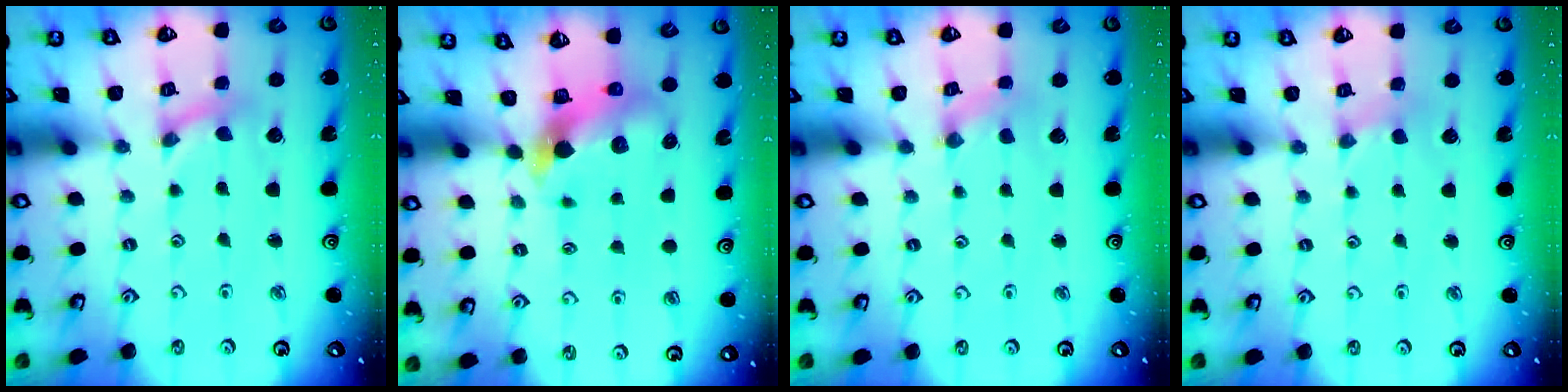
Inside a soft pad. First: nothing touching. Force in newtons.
{"total": 6.4, "press": 6.4, "slide": 0.5}
{"total": 0.0}
{"total": 1.3, "press": 1.3, "slide": 0.2}